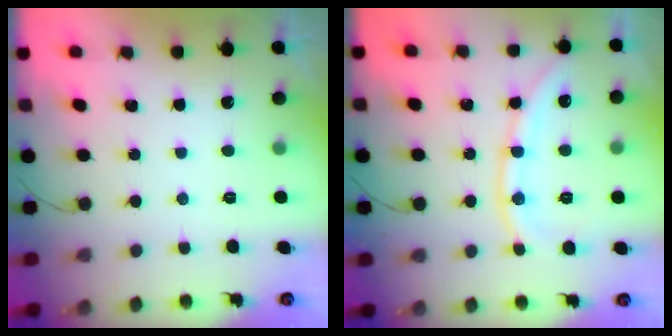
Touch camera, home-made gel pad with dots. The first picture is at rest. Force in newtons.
{"total": 9.7, "press": 9.6, "slide": 1.4}